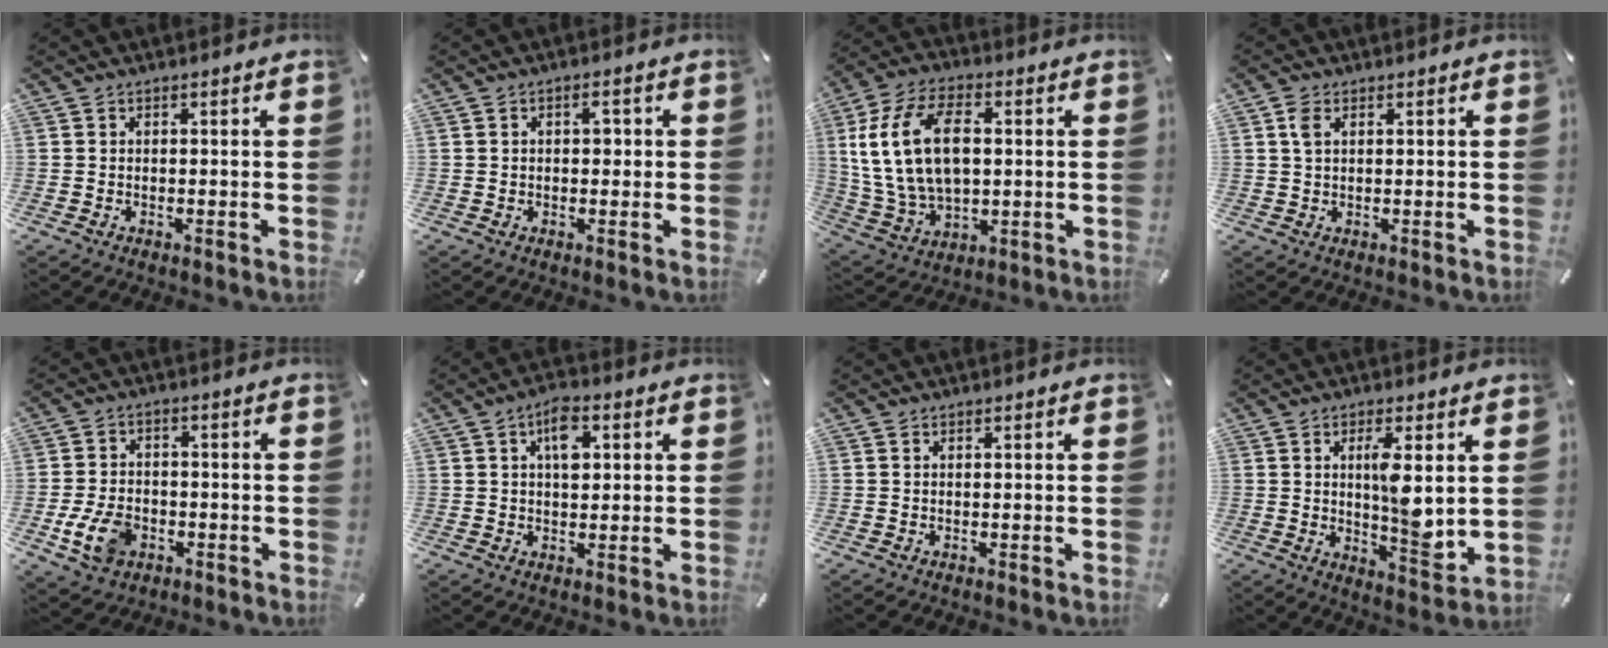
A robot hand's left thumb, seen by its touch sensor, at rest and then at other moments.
{"total": 2.7, "force": [0.3, 1.6, 2.1], "torque": [-0.027, 0.003, -0.001]}
{"total": 16.7, "force": [2.5, 10.9, 12.3], "torque": [-0.275, 0.010, 0.043]}
{"total": 3.1, "force": [1.2, 1.7, 2.3], "torque": [-0.051, 0.005, 0.020]}
{"total": 8.6, "force": [-2.9, 6.1, 5.2], "torque": [-0.112, 0.007, -0.053]}
{"total": 6.6, "force": [1.9, 3.8, 5.1], "torque": [-0.072, 0.000, 0.027]}
{"total": 0.0}
{"total": 10.0, "force": [2.3, 3.2, 9.2], "torque": [-0.139, -0.030, 0.030]}